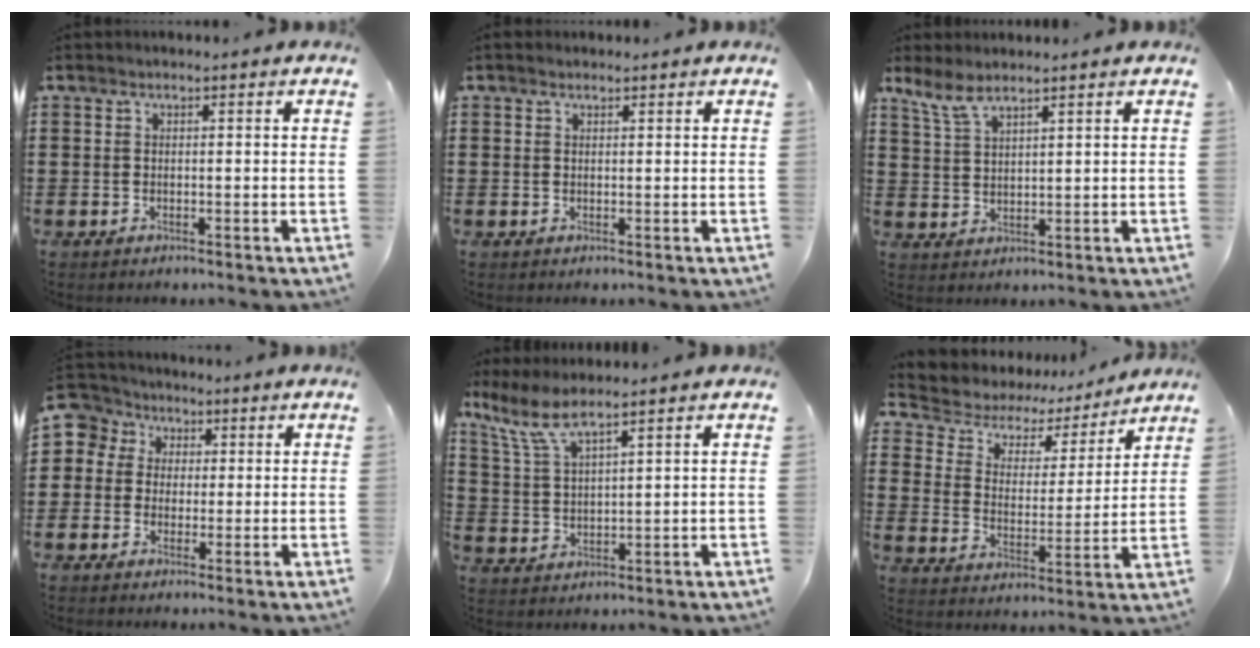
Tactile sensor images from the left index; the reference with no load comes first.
{"total": 0.7, "force": [0.5, 0.4, 0.1], "torque": [-0.003, 0.003, 0.011]}
{"total": 4.7, "force": [3.8, 1.1, 2.5], "torque": [-0.060, -0.005, 0.071]}
{"total": 4.2, "force": [0.2, 4.2, 0.0], "torque": [-0.027, 0.008, -0.004]}
{"total": 6.2, "force": [5.0, 0.8, 3.5], "torque": [-0.083, -0.012, 0.092]}
{"total": 4.5, "force": [3.6, 2.5, 1.1], "torque": [-0.048, -0.023, 0.054]}